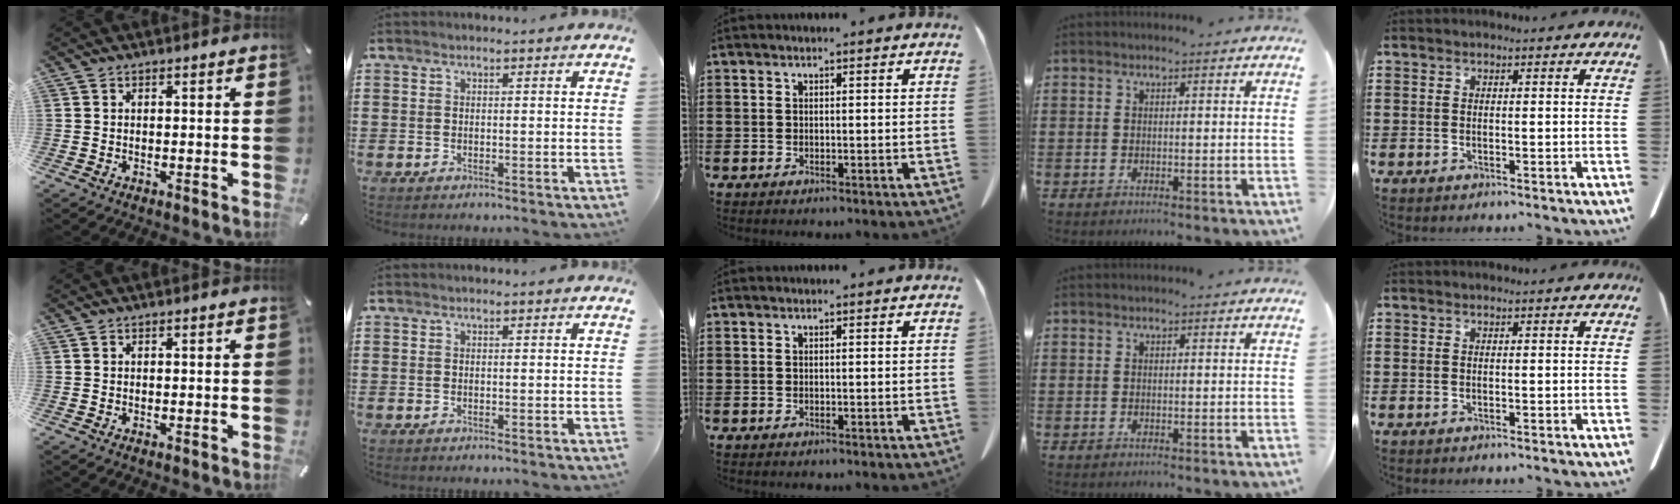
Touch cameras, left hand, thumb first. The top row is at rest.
{}